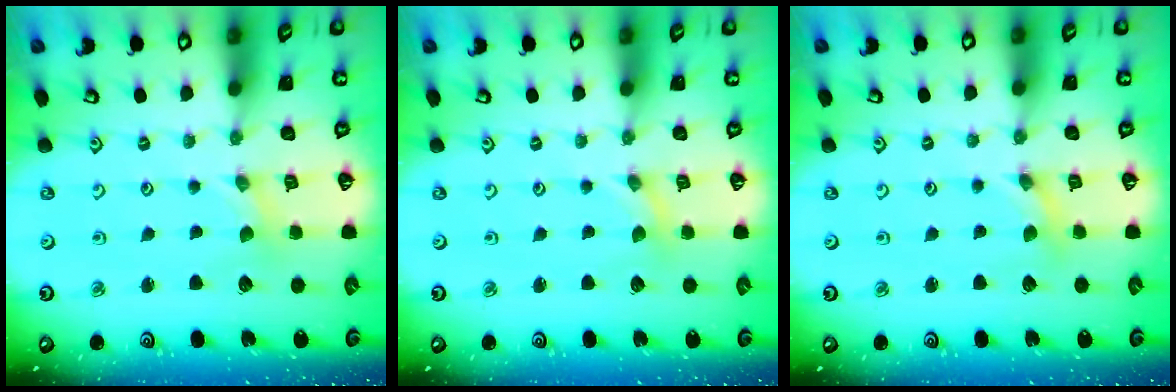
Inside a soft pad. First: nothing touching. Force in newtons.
{"total": 0.0}
{"total": 1.1, "press": 1.1, "slide": 0.2}